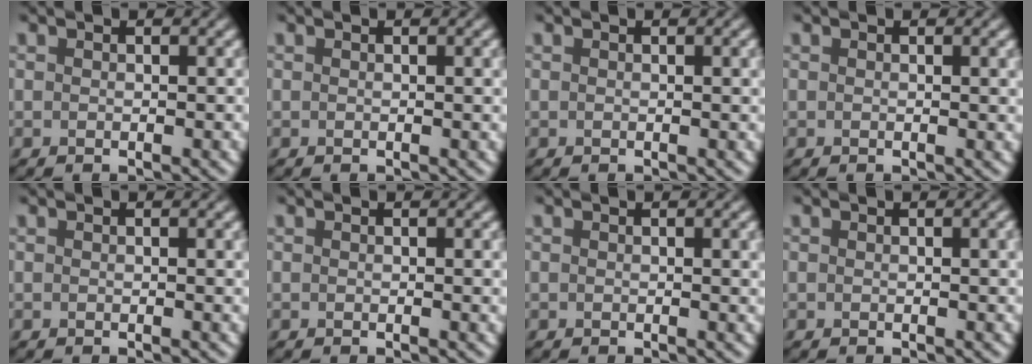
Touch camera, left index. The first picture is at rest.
{"total": 0.7, "force": [0.2, 0.1, 0.7], "torque": [-0.007, 0.002, 0.001]}
{"total": 1.0, "force": [0.2, 0.3, 1.0], "torque": [-0.011, 0.002, 0.001]}
{"total": 1.0, "force": [0.2, 0.2, 1.0], "torque": [-0.010, 0.000, 0.002]}
{"total": 0.8, "force": [0.2, 0.2, 0.8], "torque": [-0.007, 0.001, 0.001]}
{"total": 1.1, "force": [0.1, 0.3, 1.1], "torque": [-0.011, 0.001, 0.000]}
{"total": 1.7, "force": [0.3, 0.5, 1.6], "torque": [-0.015, 0.002, 0.003]}
{"total": 1.4, "force": [0.2, 0.4, 1.3], "torque": [-0.014, 0.003, 0.001]}